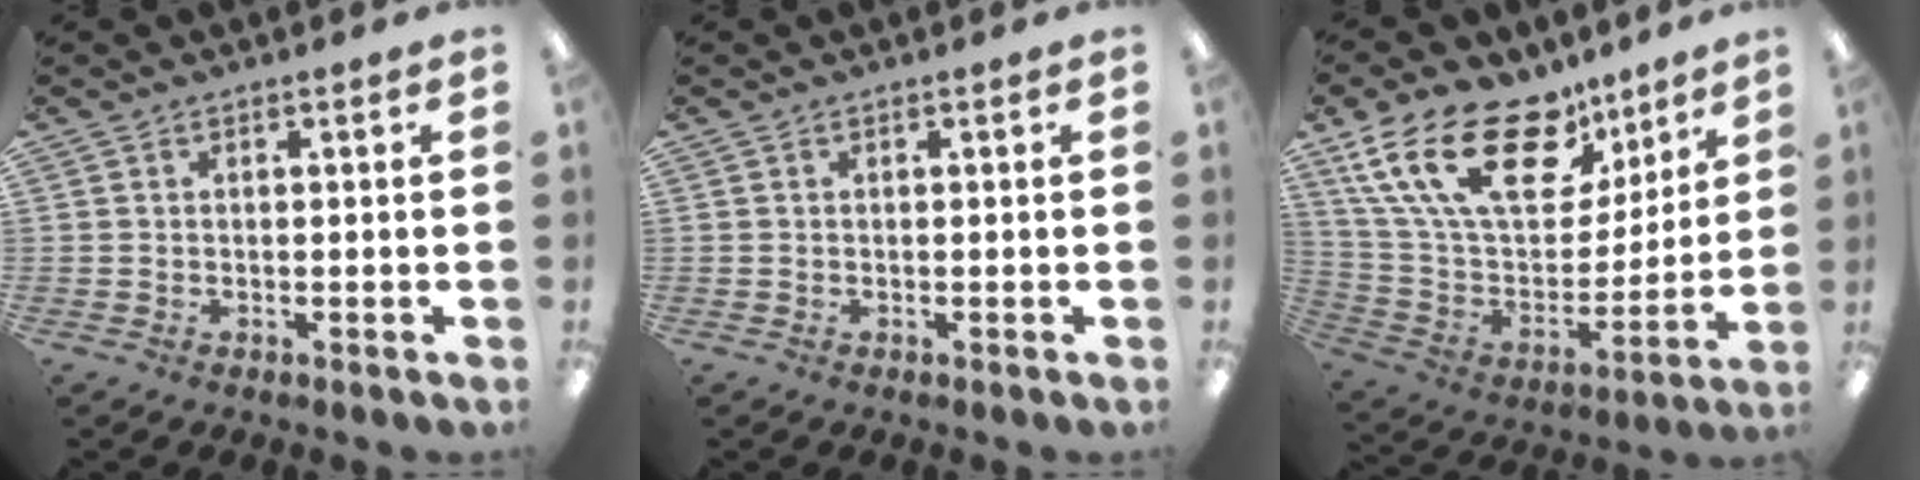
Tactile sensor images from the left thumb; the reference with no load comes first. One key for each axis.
{"total": 0.0}
{"total": 23.7, "fx": 13.8, "fy": 12.5, "fz": 14.6, "tx": -0.277, "ty": -0.075, "tz": 0.249}